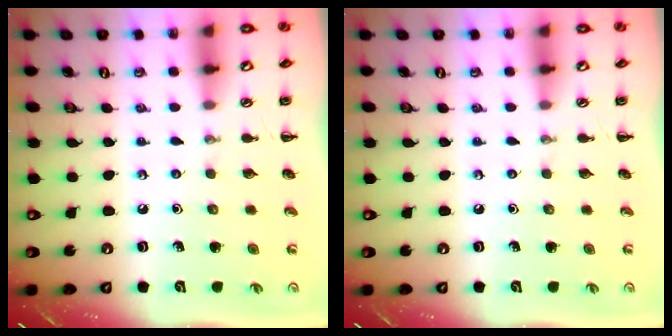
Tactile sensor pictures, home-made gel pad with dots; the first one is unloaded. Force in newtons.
{"total": 0.0}